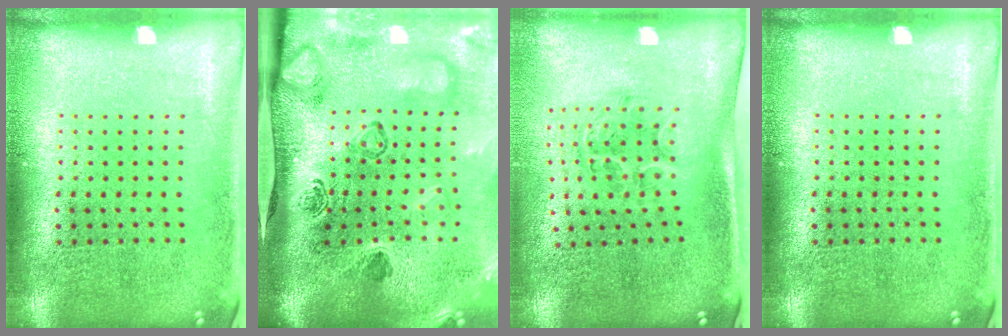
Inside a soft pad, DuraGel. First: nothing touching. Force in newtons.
{"total": 4.8, "press": 3.3, "slide": 3.5}
{"total": 1.1, "press": 1.1, "slide": 0.2}
{"total": 0.0}